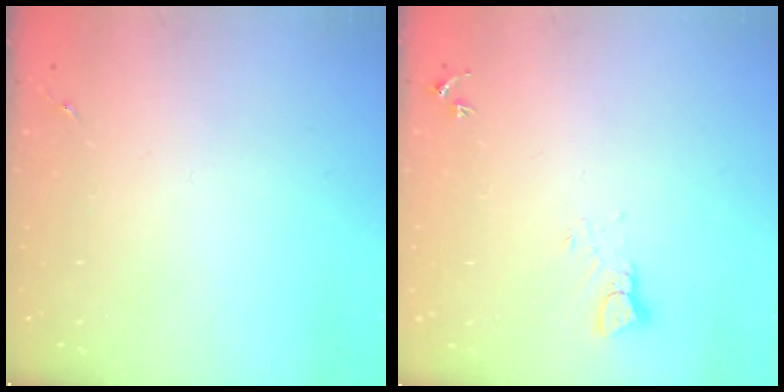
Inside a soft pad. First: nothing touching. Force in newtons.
{"total": 3.5, "press": 3.5, "slide": 0.3}